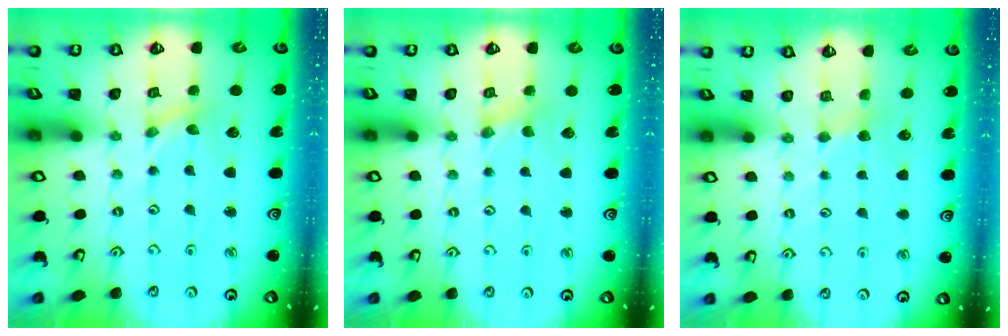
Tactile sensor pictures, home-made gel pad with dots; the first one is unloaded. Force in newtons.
{"total": 2.1, "press": 2.0, "slide": 0.4}
{"total": 2.2, "press": 2.2, "slide": 0.3}